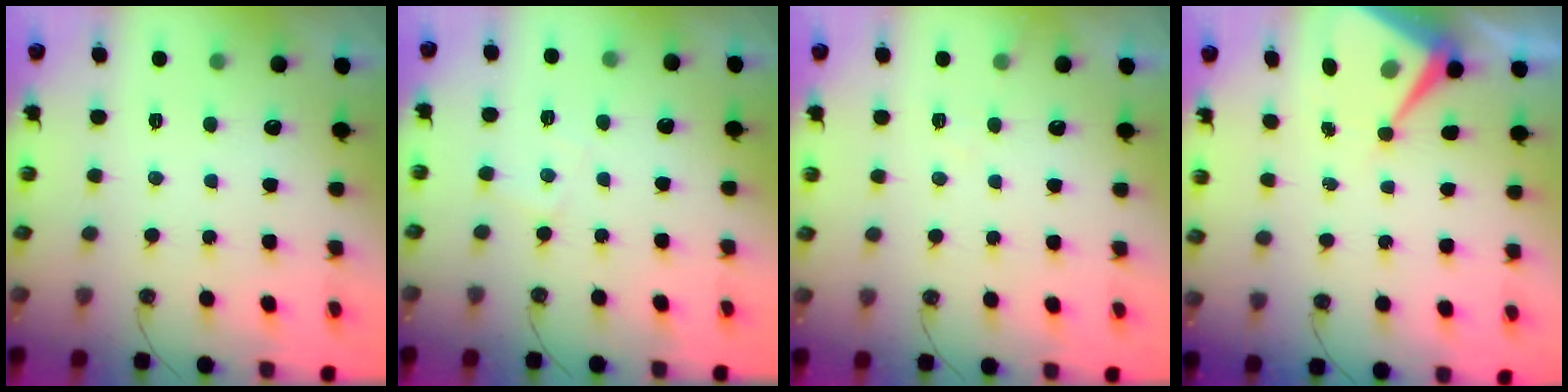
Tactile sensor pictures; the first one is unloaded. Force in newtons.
{"total": 4.8, "press": 4.8, "slide": 0.5}
{"total": 3.8, "press": 3.7, "slide": 0.5}
{"total": 7.9, "press": 7.9, "slide": 0.6}